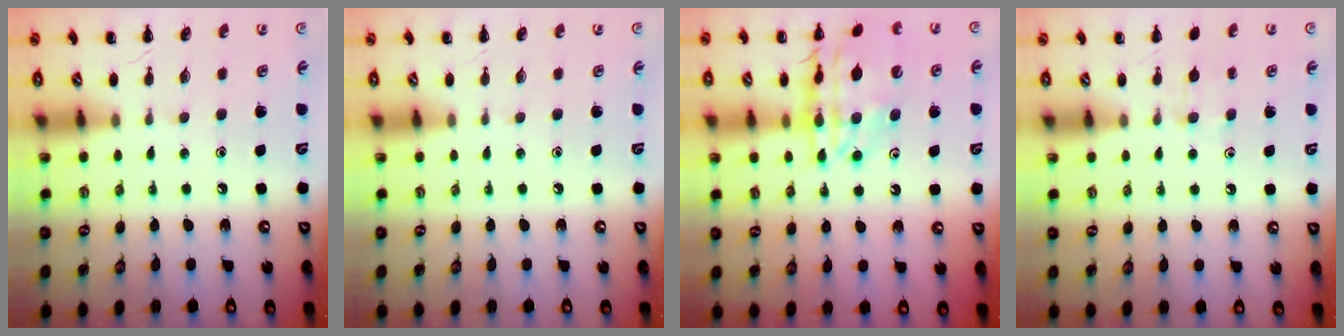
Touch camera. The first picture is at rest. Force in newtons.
{"total": 0.0}
{"total": 17.7, "press": 17.5, "slide": 2.1}
{"total": 6.1, "press": 5.9, "slide": 1.8}